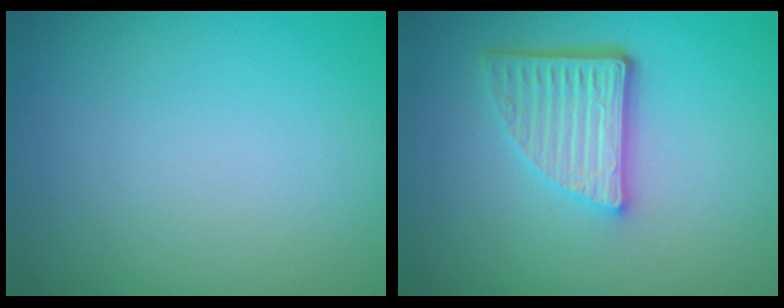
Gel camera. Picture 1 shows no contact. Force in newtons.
{"total": 5.0, "press": 3.5, "slide": 3.6}